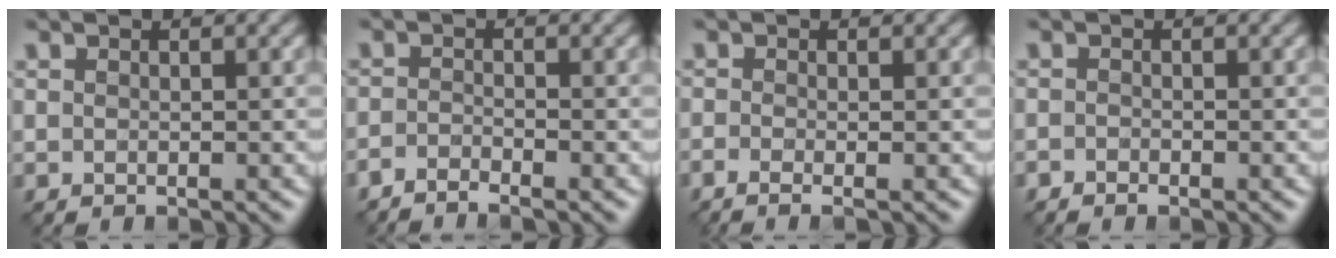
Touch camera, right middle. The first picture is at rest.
{"total": 1.8, "force": [-1.7, -0.1, 0.5], "torque": [-0.015, -0.003, -0.040]}
{"total": 1.4, "force": [-0.9, 0.1, 1.1], "torque": [-0.029, -0.009, -0.023]}
{"total": 0.8, "force": [-0.7, 0.1, 0.3], "torque": [-0.007, -0.002, -0.014]}